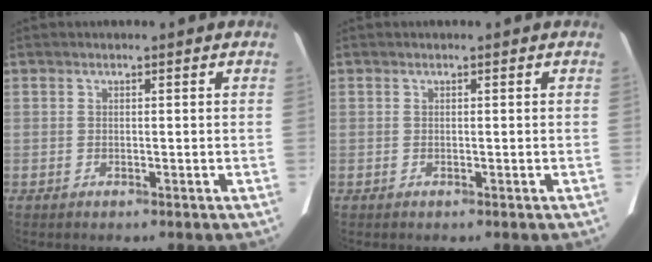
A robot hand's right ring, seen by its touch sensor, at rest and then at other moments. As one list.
[{"total": 0.0}]